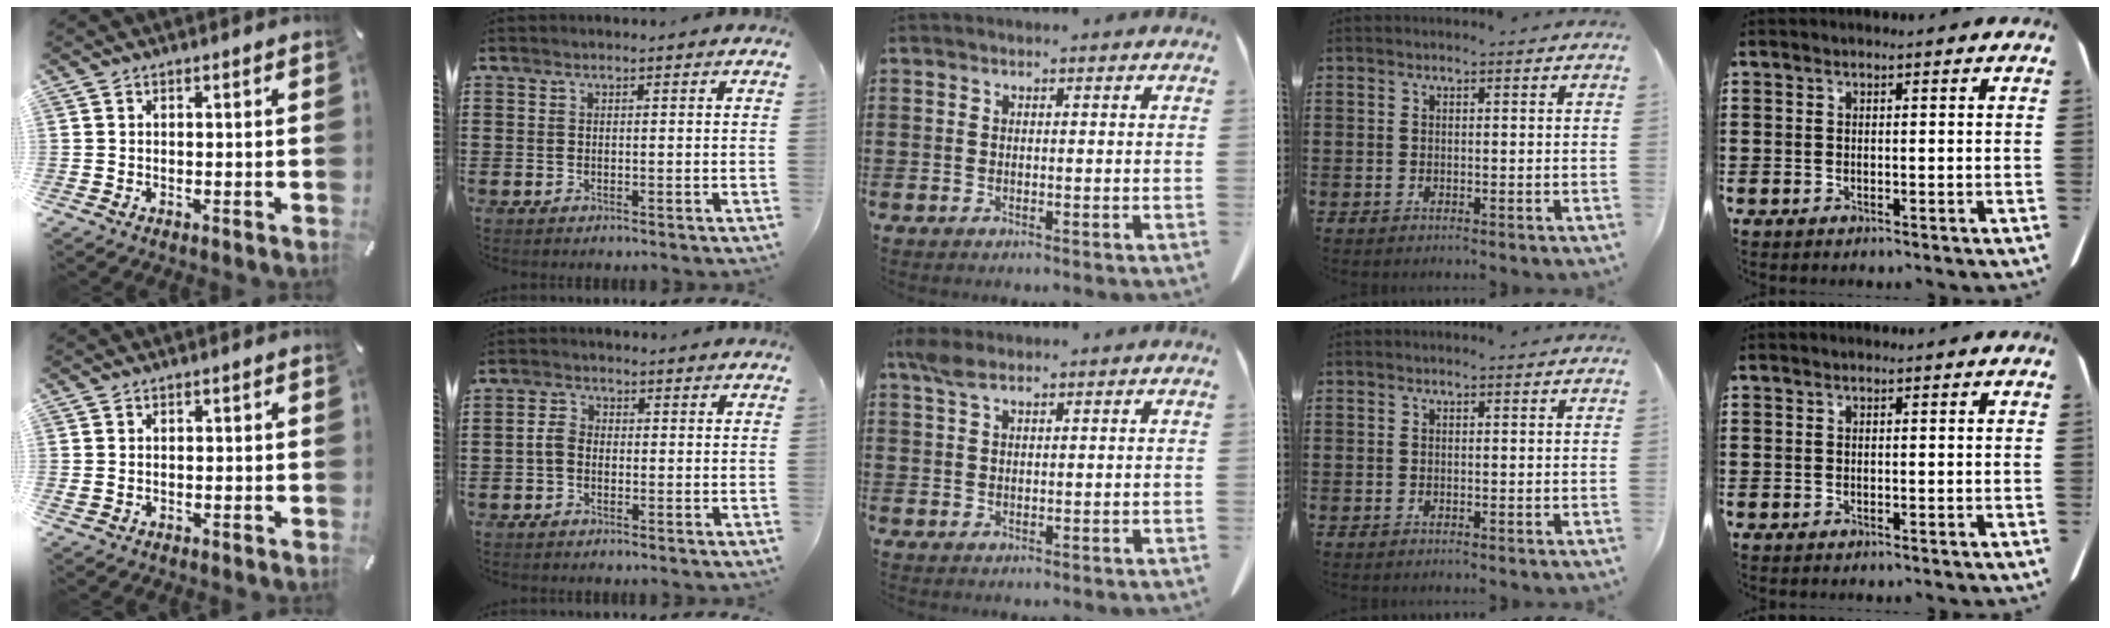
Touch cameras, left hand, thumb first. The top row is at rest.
{"thumb": {"total": 0.6, "force": [0.0, 0.5, 0.3], "torque": [-0.008, 0.001, 0.000]}, "index": {"total": 2.6, "force": [-0.7, 1.9, 1.6], "torque": [-0.046, 0.001, -0.018]}, "middle": {"total": 3.0, "force": [2.1, 1.0, 1.9], "torque": [-0.043, 0.002, 0.039]}}